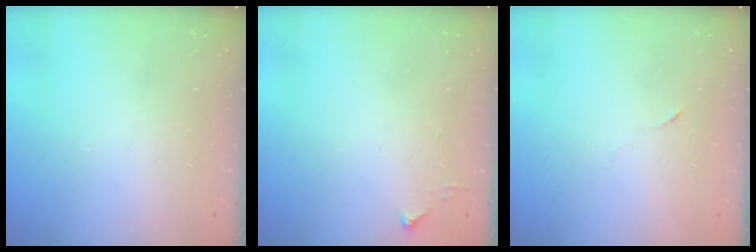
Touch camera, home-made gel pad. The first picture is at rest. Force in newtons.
{"total": 3.1, "press": 3.1, "slide": 0.4}
{"total": 2.9, "press": 2.7, "slide": 1.0}